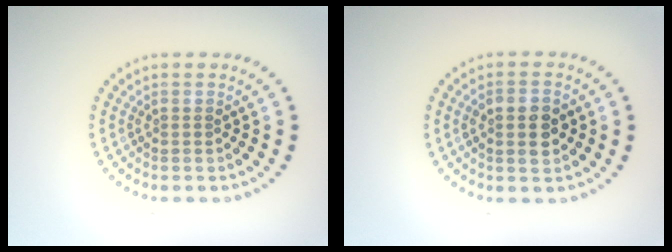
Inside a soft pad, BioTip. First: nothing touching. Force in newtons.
{"total": 2.8, "press": 2.8, "slide": 0.4}